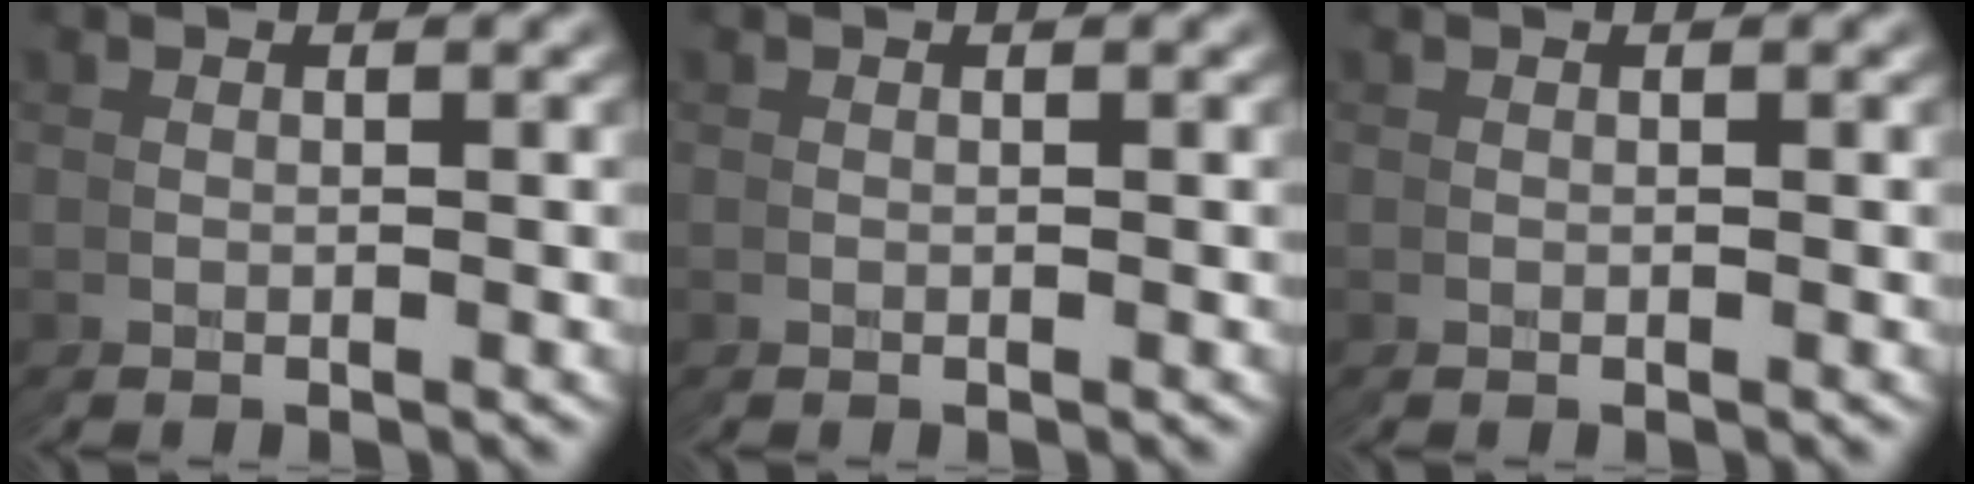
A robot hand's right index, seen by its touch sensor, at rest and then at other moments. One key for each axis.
{"total": 0.0}
{"total": 0.0}